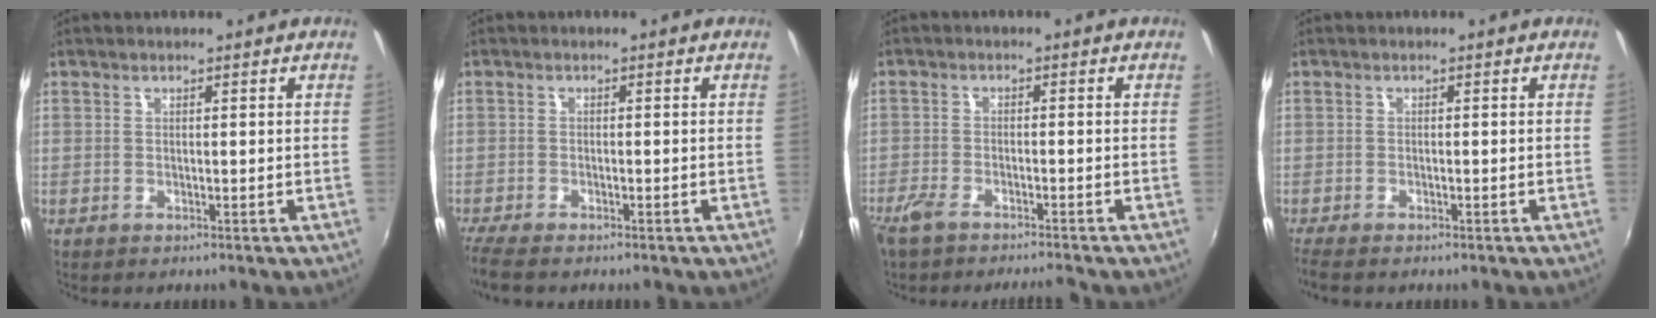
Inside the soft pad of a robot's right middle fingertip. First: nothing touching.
{"total": 4.5, "force": [-3.8, 0.9, 2.4], "torque": [-0.064, -0.023, -0.070]}
{"total": 5.7, "force": [-4.9, 1.0, 2.7], "torque": [-0.074, -0.016, -0.093]}
{"total": 2.6, "force": [-2.2, 0.5, 1.3], "torque": [-0.031, -0.014, -0.039]}